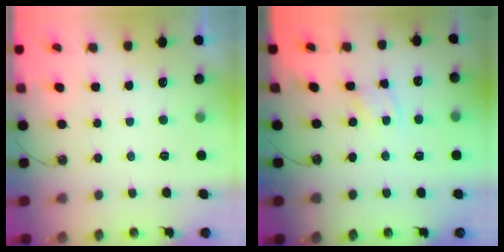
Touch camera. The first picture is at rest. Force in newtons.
{"total": 2.3, "press": 2.3, "slide": 0.4}